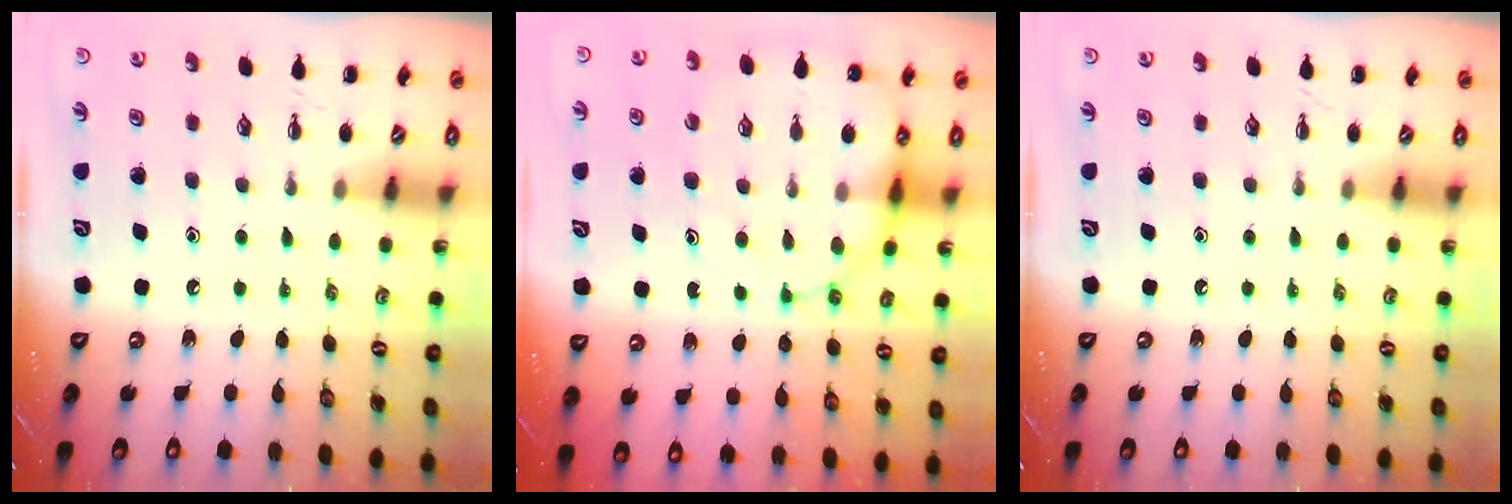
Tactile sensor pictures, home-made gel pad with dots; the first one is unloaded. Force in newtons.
{"total": 13.9, "press": 13.6, "slide": 2.8}
{"total": 0.0}